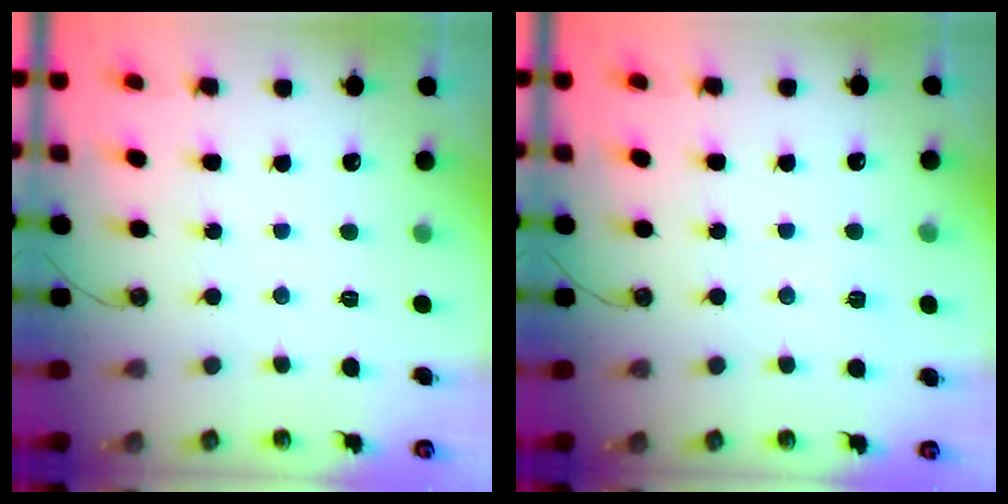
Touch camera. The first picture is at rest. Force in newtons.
{"total": 4.2, "press": 3.8, "slide": 1.8}